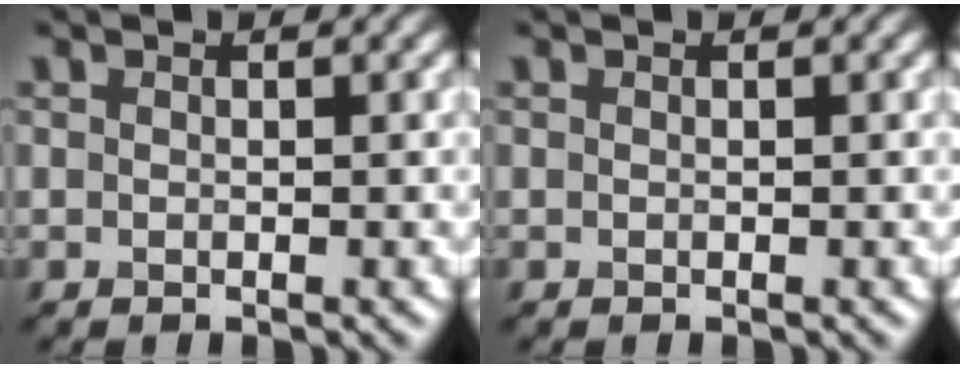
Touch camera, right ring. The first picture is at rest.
{"total": 0.0}